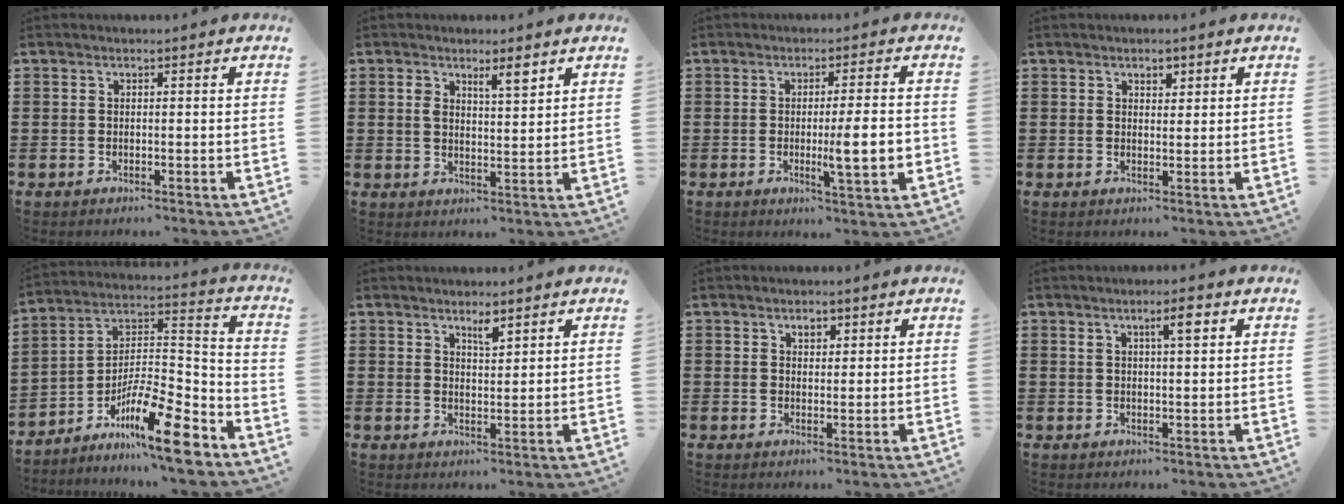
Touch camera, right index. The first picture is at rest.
{"total": 3.9, "force": [2.5, 1.0, 2.8], "torque": [-0.044, -0.002, 0.040]}
{"total": 7.5, "force": [-1.0, 1.0, 7.4], "torque": [-0.104, -0.010, -0.019]}
{"total": 1.8, "force": [1.3, 1.0, 0.7], "torque": [-0.008, 0.002, 0.022]}
{"total": 12.5, "force": [-8.6, 2.9, 8.6], "torque": [-0.151, 0.016, -0.161]}
{"total": 2.7, "force": [2.1, 0.7, 1.5], "torque": [-0.026, -0.001, 0.036]}
{"total": 1.8, "force": [1.0, 1.1, 1.0], "torque": [-0.015, 0.002, 0.017]}
{"total": 3.6, "force": [1.8, 0.7, 3.0], "torque": [-0.039, -0.003, 0.024]}